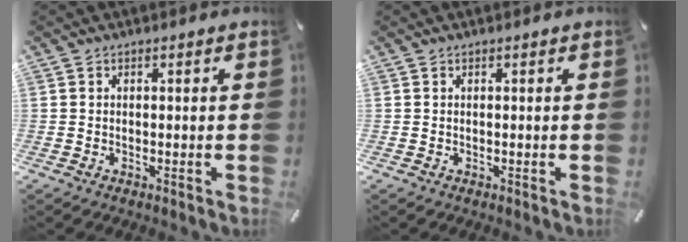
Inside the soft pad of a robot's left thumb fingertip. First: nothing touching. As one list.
[{"total": 0.0}]